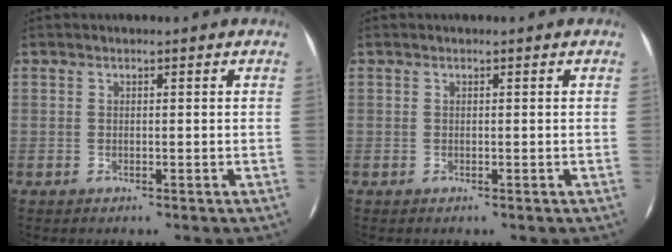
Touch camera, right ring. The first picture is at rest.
{"total": 0.0}